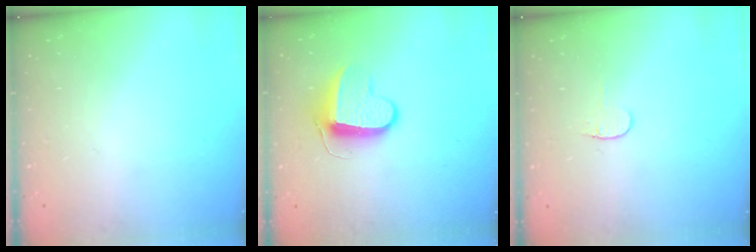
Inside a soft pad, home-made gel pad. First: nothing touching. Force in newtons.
{"total": 9.4, "press": 9.4, "slide": 0.5}
{"total": 3.4, "press": 3.3, "slide": 0.4}